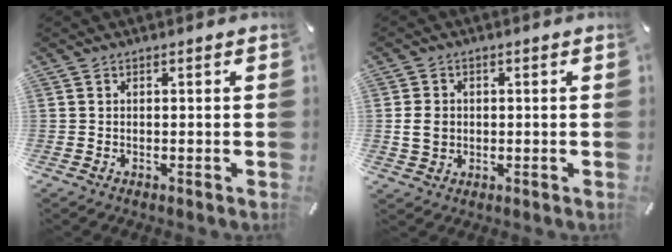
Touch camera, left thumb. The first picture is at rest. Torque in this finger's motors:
{"motor_torque": [-0.12, 0.19, 0.20, -0.23, 0.00]}